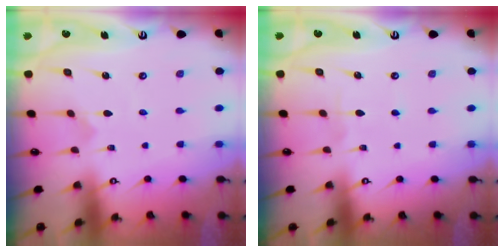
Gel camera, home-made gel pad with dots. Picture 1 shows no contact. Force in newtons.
{"total": 2.5, "press": 2.5, "slide": 0.4}